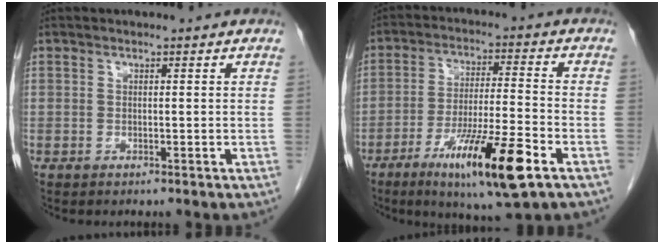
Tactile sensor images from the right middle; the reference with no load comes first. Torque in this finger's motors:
{"motor_torque": [1.10, -1.04, 0.32, 0.16]}